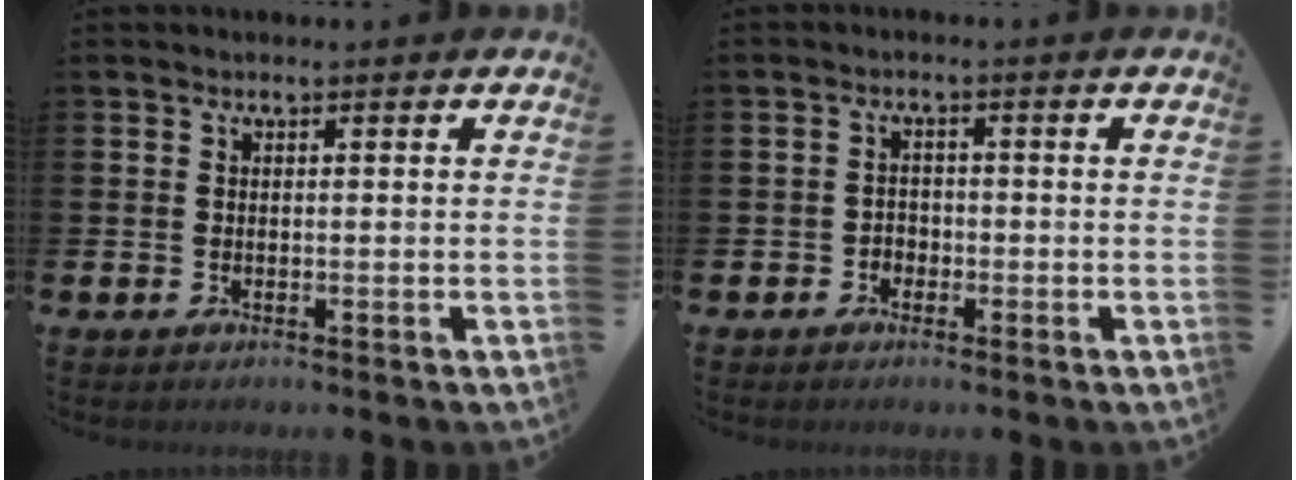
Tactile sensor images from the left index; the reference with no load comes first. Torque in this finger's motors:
{"motor_torque": [0.41, 0.32, -0.21, -0.09]}